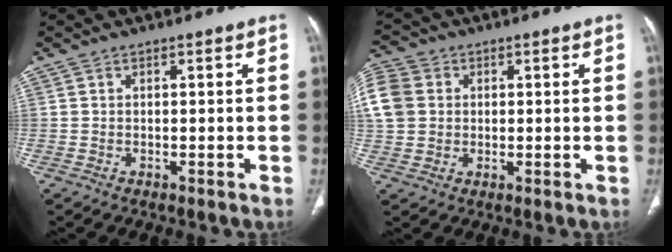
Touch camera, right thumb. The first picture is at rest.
{"total": 14.0, "force": [2.6, 11.9, 7.0], "torque": [-0.180, 0.027, 0.050]}